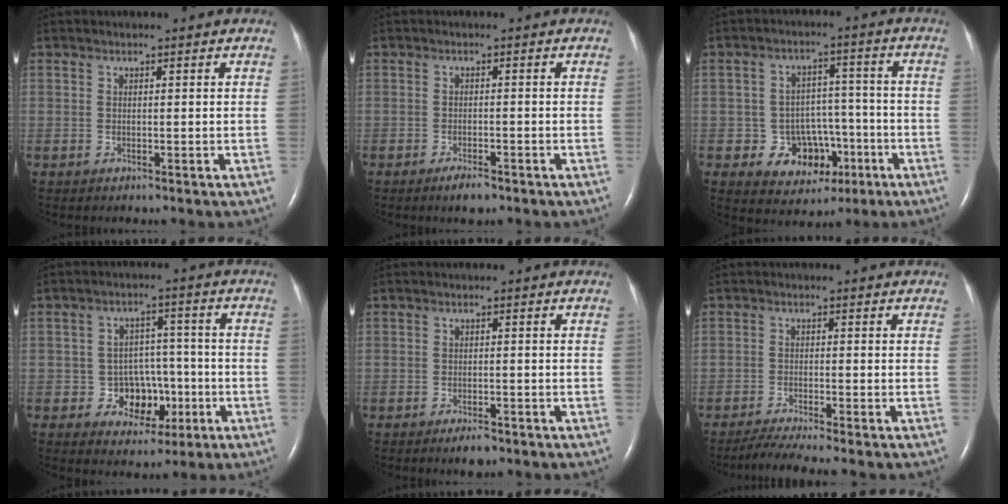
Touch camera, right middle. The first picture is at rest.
{"total": 2.6, "force": [-1.9, 0.7, 1.6], "torque": [-0.036, -0.003, -0.030]}
{"total": 8.1, "force": [-3.1, 6.8, 3.3], "torque": [-0.043, 0.027, -0.033]}
{"total": 6.6, "force": [-2.0, 5.6, 2.8], "torque": [-0.032, 0.026, -0.019]}
{"total": 2.4, "force": [-1.7, 0.7, 1.4], "torque": [-0.030, -0.003, -0.024]}
{"total": 5.1, "force": [-4.4, -0.9, 2.5], "torque": [-0.047, -0.021, -0.077]}